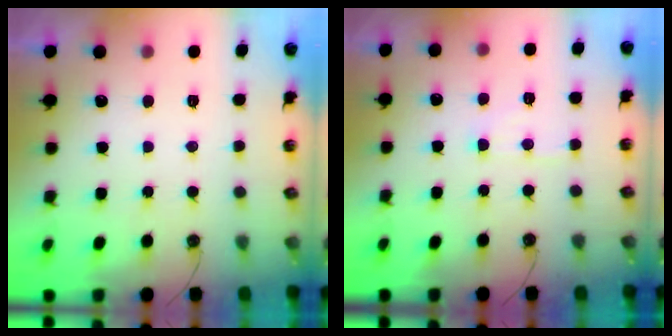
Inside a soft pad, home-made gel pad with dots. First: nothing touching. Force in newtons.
{"total": 6.2, "press": 6.2, "slide": 0.7}